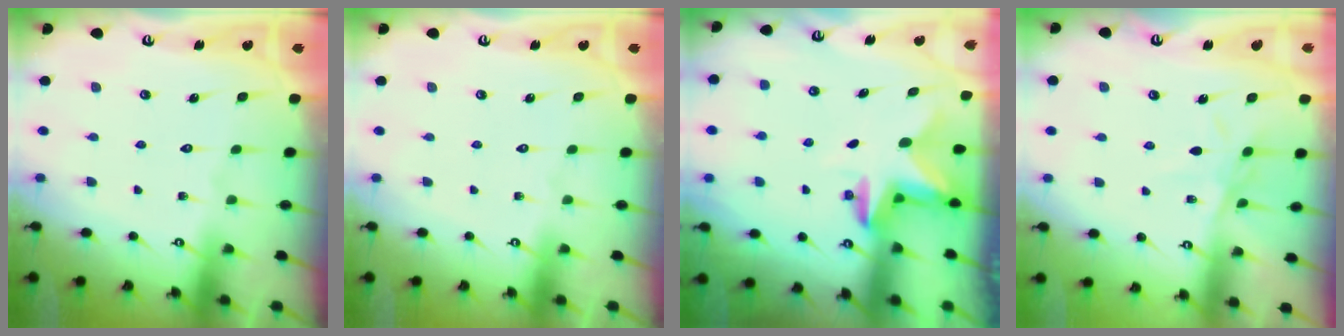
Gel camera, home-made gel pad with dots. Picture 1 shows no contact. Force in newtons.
{"total": 0.0}
{"total": 2.7, "press": 2.7, "slide": 0.5}
{"total": 6.0, "press": 6.0, "slide": 0.5}